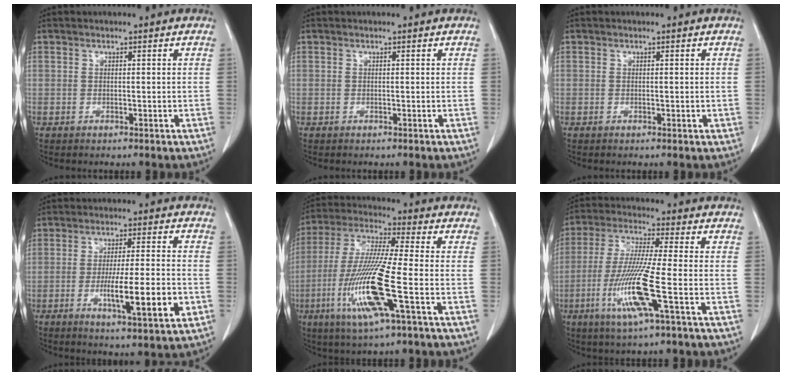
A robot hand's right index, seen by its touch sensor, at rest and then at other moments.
{"total": 0.0}
{"total": 0.8, "force": [-0.1, 0.5, 0.7], "torque": [-0.010, 0.000, 0.002]}
{"total": 10.9, "force": [-3.1, 0.8, 10.4], "torque": [-0.168, -0.013, -0.049]}
{"total": 15.0, "force": [-4.7, 0.2, 14.2], "torque": [-0.299, -0.019, -0.095]}
{"total": 11.8, "force": [-3.9, -0.3, 11.1], "torque": [-0.232, -0.020, -0.082]}